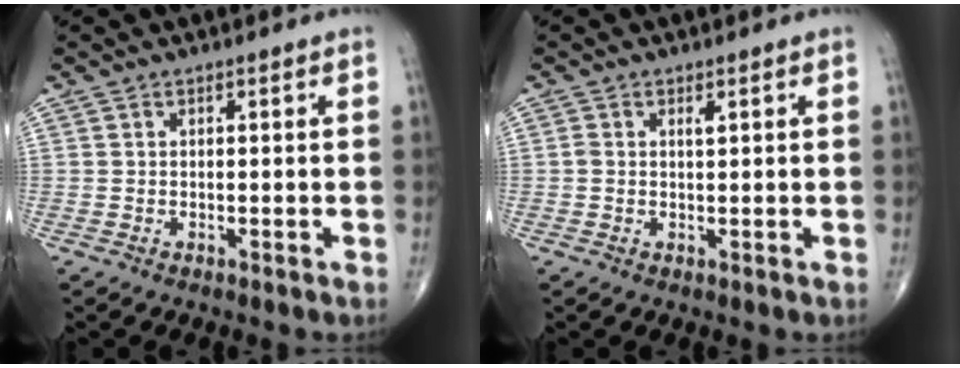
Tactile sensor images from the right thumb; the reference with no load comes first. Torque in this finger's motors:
{"motor_torque": [0.03, -0.02, 0.03, 0.04, 0.00]}